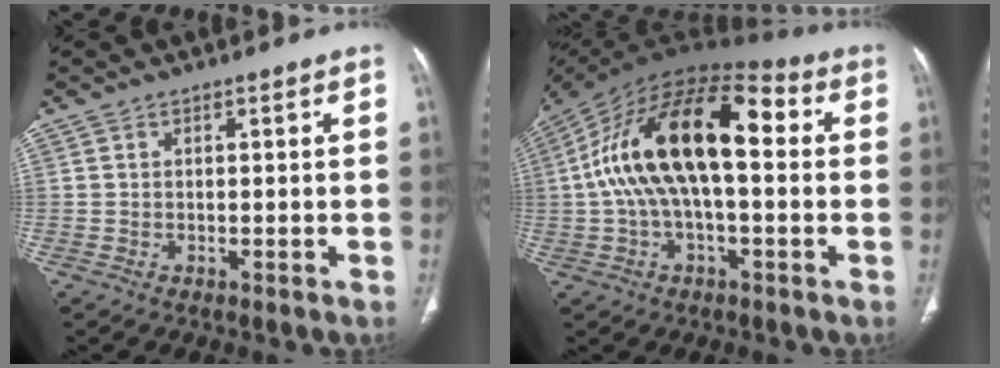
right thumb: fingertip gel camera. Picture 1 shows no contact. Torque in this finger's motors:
{"motor_torque": [2.09, 2.28, 2.46, -0.31, 0.48]}